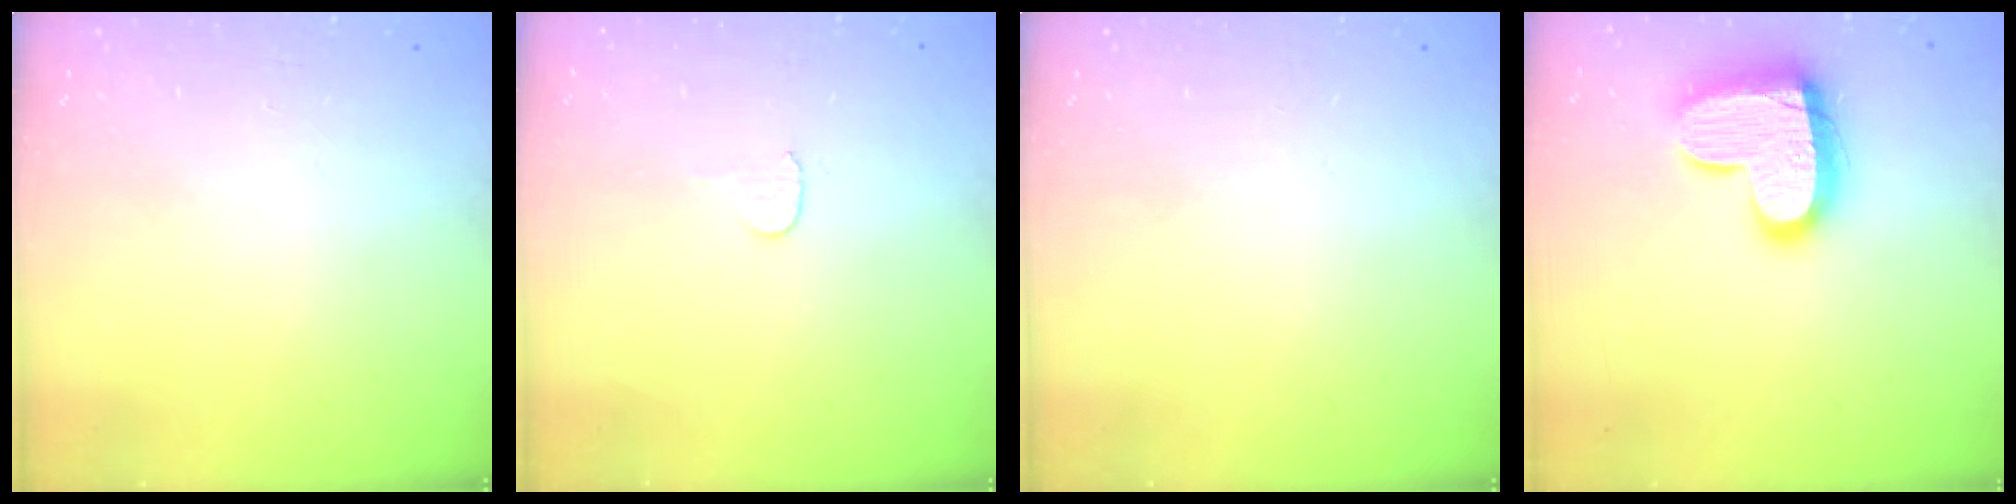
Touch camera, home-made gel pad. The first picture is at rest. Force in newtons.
{"total": 3.9, "press": 3.9, "slide": 0.3}
{"total": 0.0}
{"total": 15.7, "press": 15.6, "slide": 1.1}